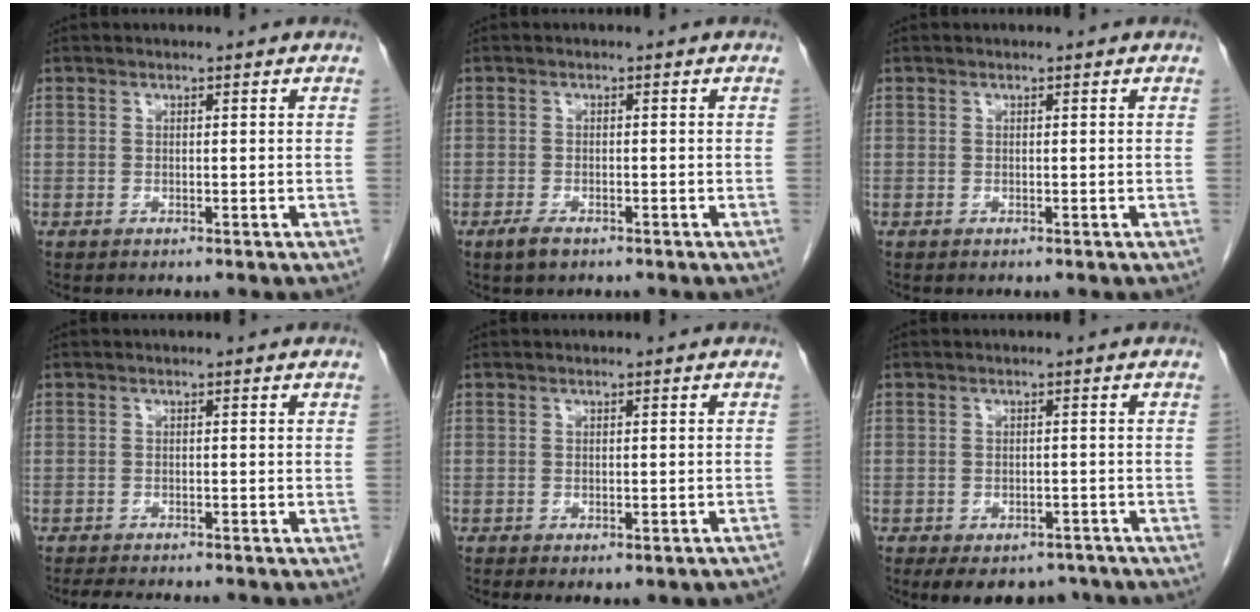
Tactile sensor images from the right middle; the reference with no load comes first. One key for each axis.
{"total": 2.2, "fx": -1.4, "fy": 0.8, "fz": 1.4, "tx": -0.033, "ty": -0.003, "tz": -0.024}
{"total": 0.0}
{"total": 5.5, "fx": -4.9, "fy": 1.1, "fz": 2.4, "tx": -0.033, "ty": -0.009, "tz": -0.071}
{"total": 5.8, "fx": -4.5, "fy": 2.0, "fz": 3.0, "tx": -0.030, "ty": 0.006, "tz": -0.050}
{"total": 9.1, "fx": -7.0, "fy": 4.7, "fz": 3.3, "tx": -0.043, "ty": 0.004, "tz": -0.091}